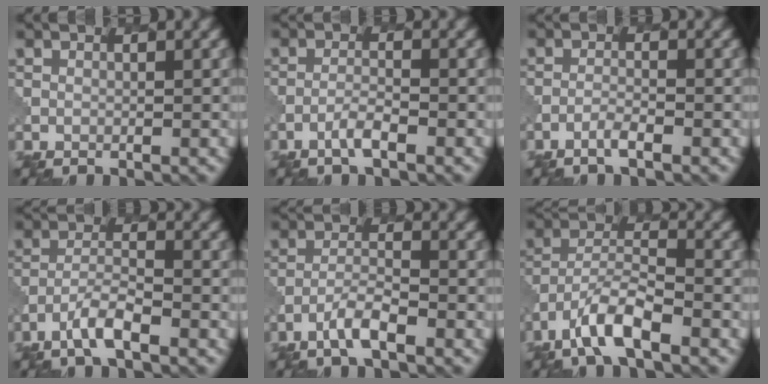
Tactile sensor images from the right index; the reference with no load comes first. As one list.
[{"total": 1.6, "force": [-1.1, 0.3, 1.1], "torque": [-0.024, 0.005, -0.024]}, {"total": 1.3, "force": [-1.0, 0.2, 0.8], "torque": [-0.016, 0.002, -0.026]}, {"total": 3.5, "force": [-2.4, 0.8, 2.4], "torque": [-0.050, 0.002, -0.052]}, {"total": 3.1, "force": [-2.1, 0.7, 2.2], "torque": [-0.047, 0.003, -0.047]}, {"total": 5.7, "force": [-3.8, 1.7, 3.8], "torque": [-0.072, 0.002, -0.074]}]